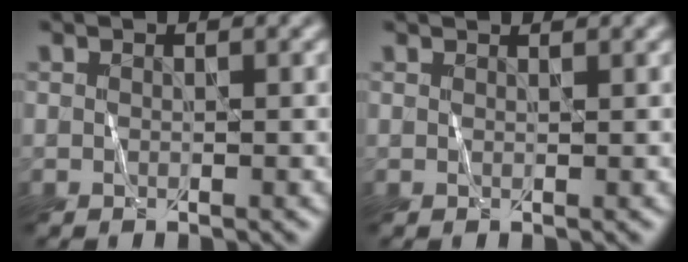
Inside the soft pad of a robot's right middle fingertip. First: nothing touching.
{"total": 0.7, "force": [0.7, 0.1, 0.0], "torque": [-0.004, 0.000, 0.003]}